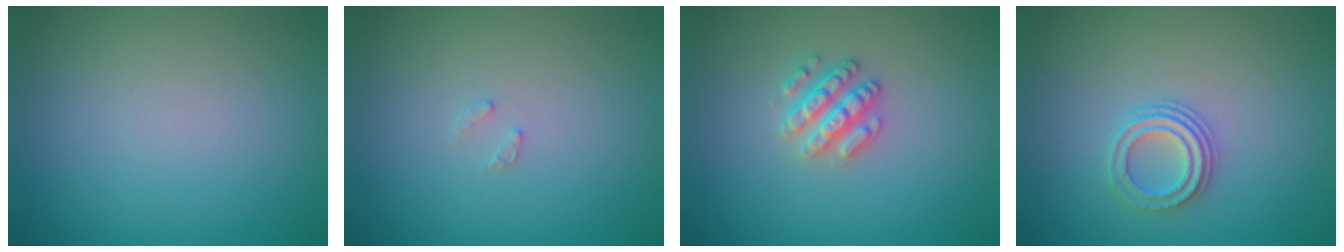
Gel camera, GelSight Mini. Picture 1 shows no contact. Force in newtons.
{"total": 0.8, "press": 0.7, "slide": 0.1}
{"total": 2.6, "press": 2.6, "slide": 0.3}
{"total": 2.5, "press": 2.1, "slide": 1.4}